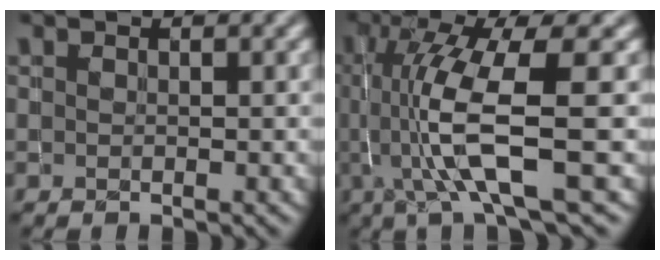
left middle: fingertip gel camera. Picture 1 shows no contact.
{"total": 8.4, "force": [-0.7, 1.8, 8.2], "torque": [-0.154, -0.006, -0.010]}